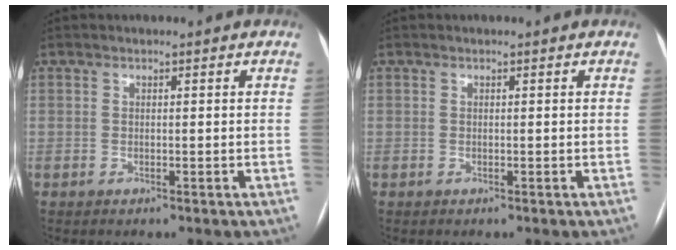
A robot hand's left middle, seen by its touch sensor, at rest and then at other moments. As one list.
[{"total": 0.0}]